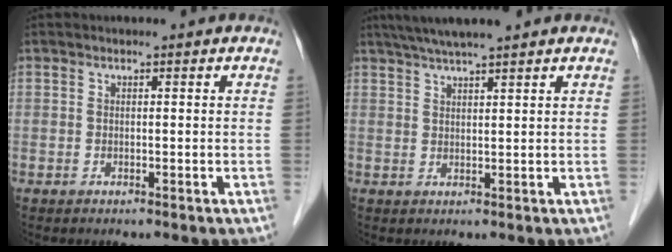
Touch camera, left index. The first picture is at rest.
{"total": 6.7, "force": [5.5, -0.3, 3.8], "torque": [-0.063, 0.029, 0.089]}